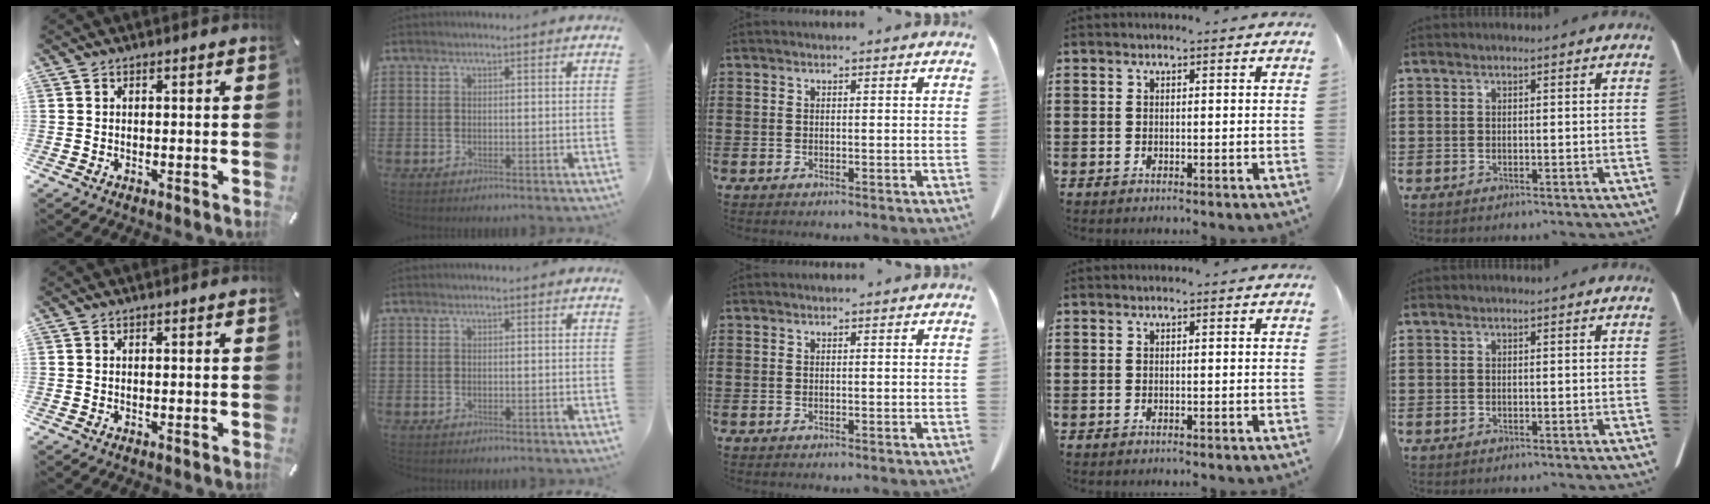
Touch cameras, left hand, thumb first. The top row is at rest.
{}